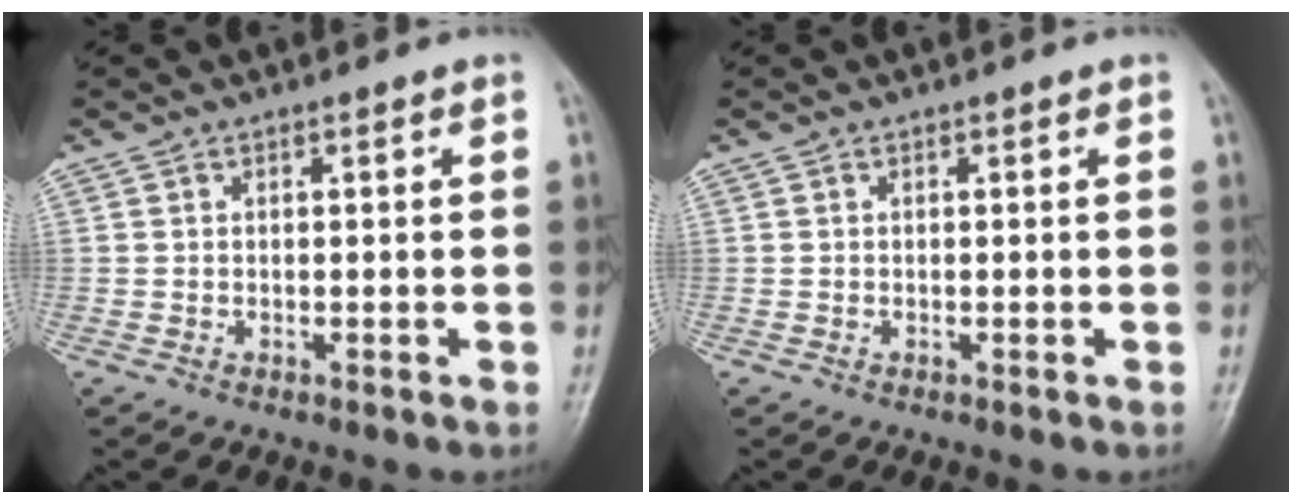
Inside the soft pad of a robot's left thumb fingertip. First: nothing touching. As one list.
[{"total": 0.0}]